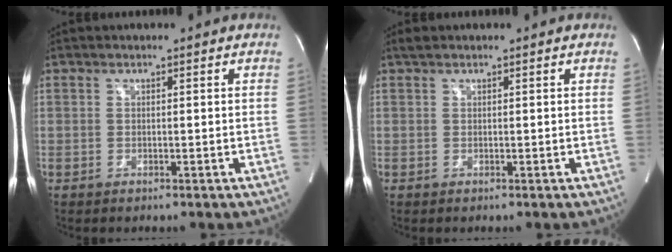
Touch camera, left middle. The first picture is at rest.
{"total": 0.9, "force": [0.8, 0.2, 0.4], "torque": [-0.016, 0.012, 0.017]}